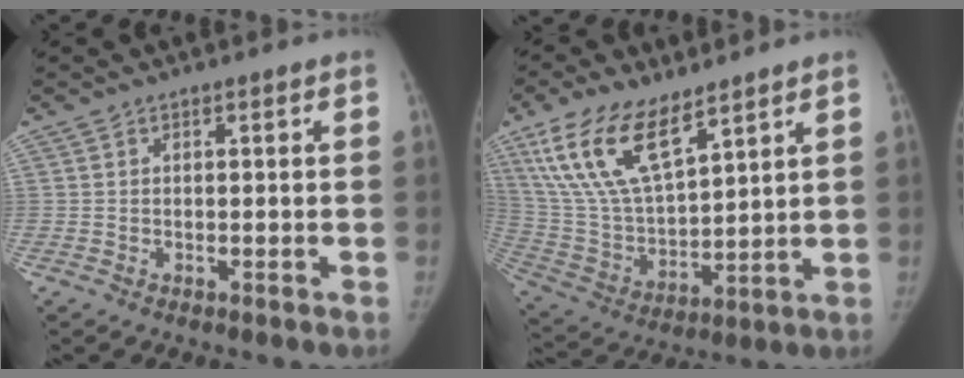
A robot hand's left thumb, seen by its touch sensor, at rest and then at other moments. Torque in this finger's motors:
{"motor_torque": [0.25, 0.24, 1.65, -1.10, 0.09]}